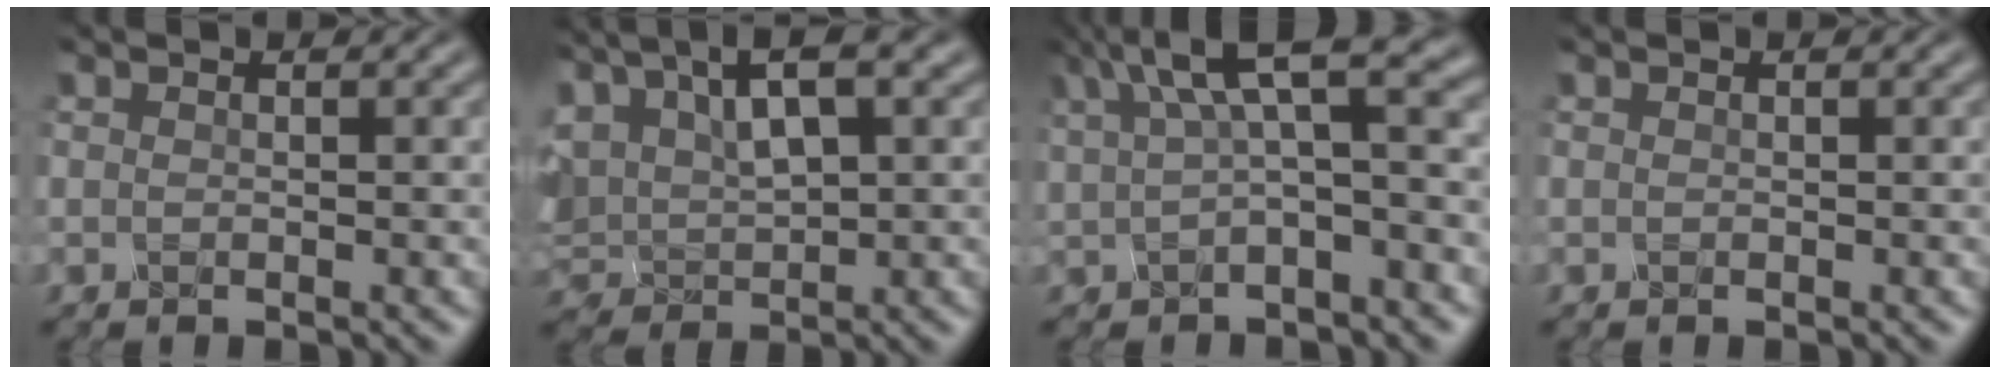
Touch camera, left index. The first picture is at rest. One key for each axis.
{"total": 7.8, "fx": 3.6, "fy": 3.6, "fz": 5.8, "tx": -0.139, "ty": 0.020, "tz": 0.063}
{"total": 6.2, "fx": 2.1, "fy": 1.9, "fz": 5.5, "tx": -0.093, "ty": 0.024, "tz": 0.033}
{"total": 0.0}